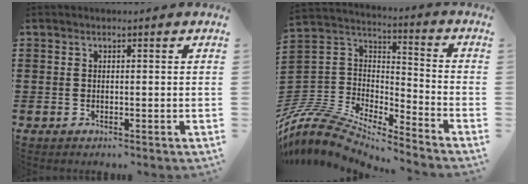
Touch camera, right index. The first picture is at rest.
{"total": 8.5, "force": [-8.1, 1.9, 1.8], "torque": [-0.070, -0.007, -0.172]}